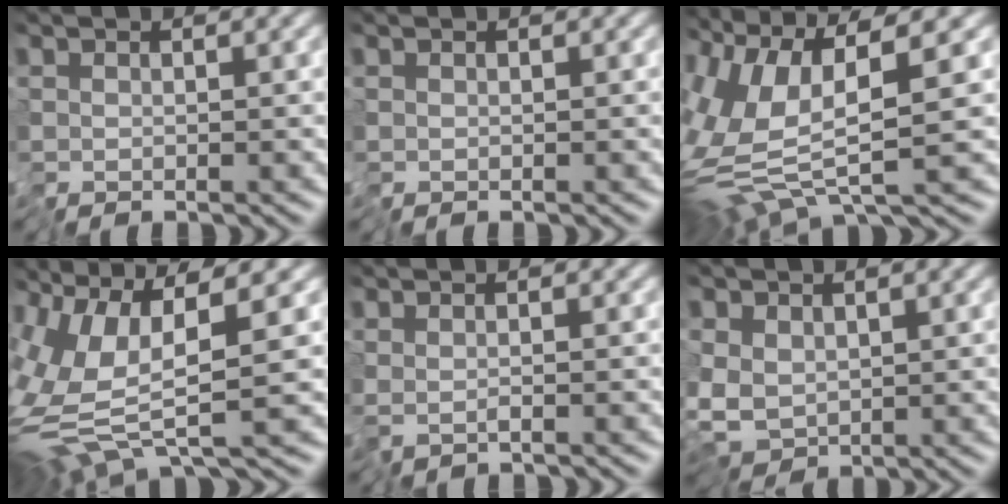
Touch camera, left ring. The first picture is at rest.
{"total": 0.0}
{"total": 8.4, "force": [1.2, 1.7, 8.1], "torque": [-0.190, -0.008, 0.028]}
{"total": 7.7, "force": [0.8, 1.5, 7.5], "torque": [-0.174, -0.009, 0.019]}
{"total": 0.7, "force": [0.3, -0.6, 0.3], "torque": [-0.004, -0.004, 0.009]}
{"total": 4.3, "force": [0.3, 2.7, 3.3], "torque": [-0.058, 0.001, 0.005]}